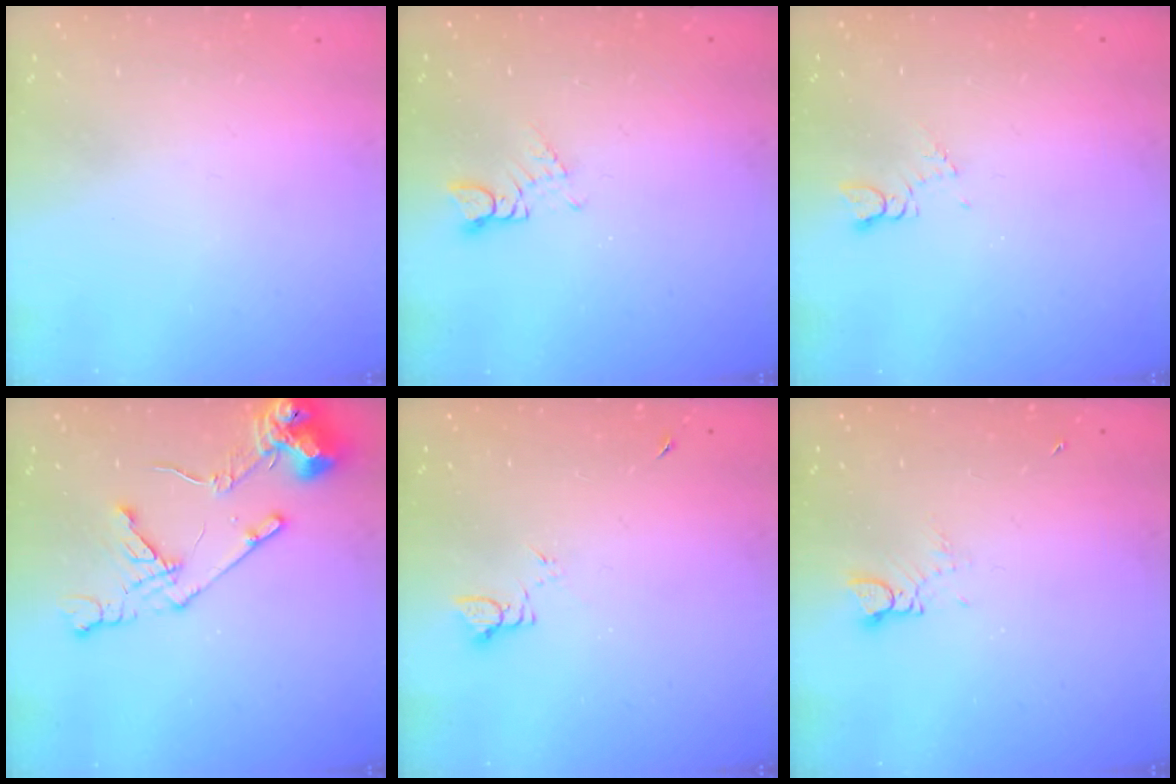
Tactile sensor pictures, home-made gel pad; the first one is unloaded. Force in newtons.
{"total": 1.5, "press": 1.5, "slide": 0.2}
{"total": 2.6, "press": 2.6, "slide": 0.4}
{"total": 13.1, "press": 13.0, "slide": 1.5}
{"total": 2.4, "press": 2.4, "slide": 0.3}
{"total": 1.9, "press": 1.9, "slide": 0.1}